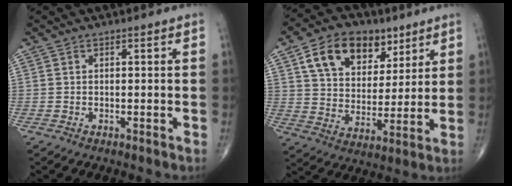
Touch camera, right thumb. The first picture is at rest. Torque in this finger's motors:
{"motor_torque": [-0.78, 0.96, -0.05, 0.13, 0.12]}